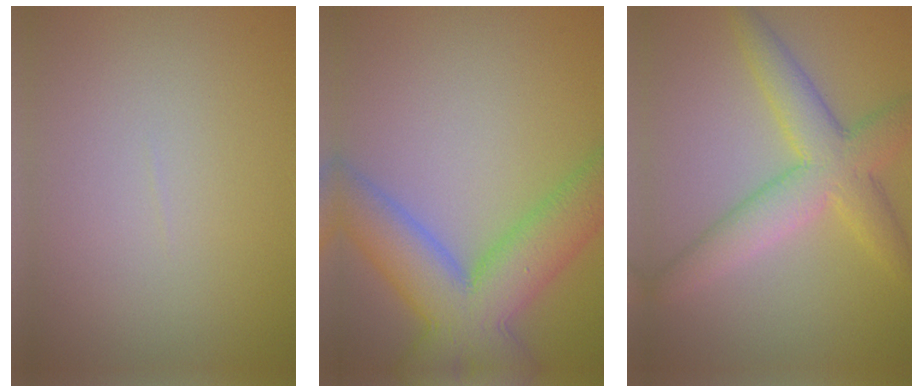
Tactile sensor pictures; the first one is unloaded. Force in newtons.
{"total": 9.6, "press": 9.6, "slide": 0.4}
{"total": 5.8, "press": 5.8, "slide": 0.2}